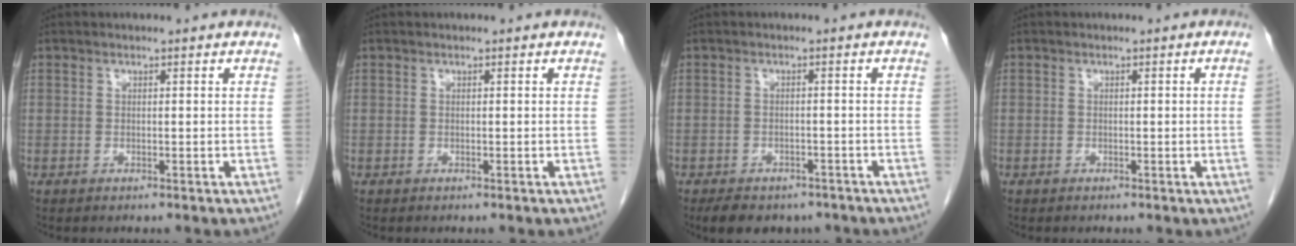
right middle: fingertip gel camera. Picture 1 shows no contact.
{"total": 0.0}
{"total": 7.9, "force": [-6.1, 4.2, 2.8], "torque": [-0.039, 0.001, -0.080]}
{"total": 1.1, "force": [-0.1, -0.5, 0.9], "torque": [-0.001, 0.001, -0.001]}